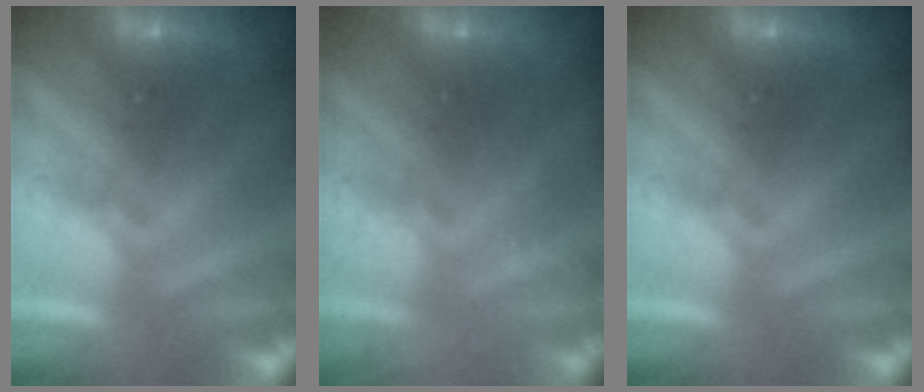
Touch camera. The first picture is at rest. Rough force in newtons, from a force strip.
{"total": 2.1}
{"total": 0.0}